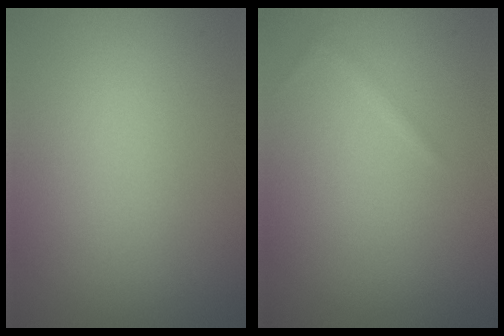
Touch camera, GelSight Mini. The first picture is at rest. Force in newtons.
{"total": 0.5, "press": 0.5, "slide": 0.0}